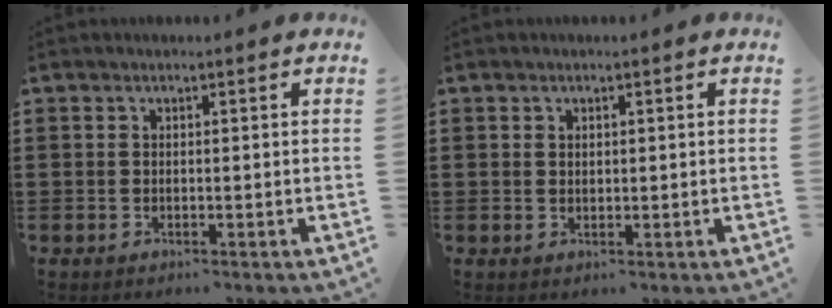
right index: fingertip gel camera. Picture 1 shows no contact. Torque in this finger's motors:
{"motor_torque": [-0.73, 1.41, -0.03, -0.01]}